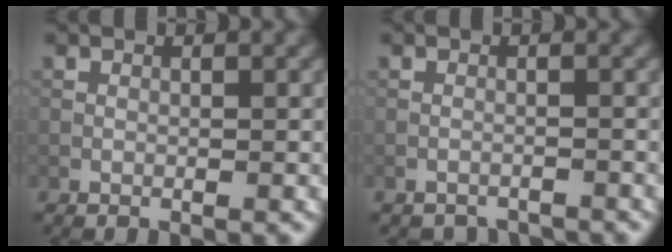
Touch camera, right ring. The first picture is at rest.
{"total": 2.6, "force": [-2.6, 0.5, 0.1], "torque": [-0.007, -0.001, -0.037]}